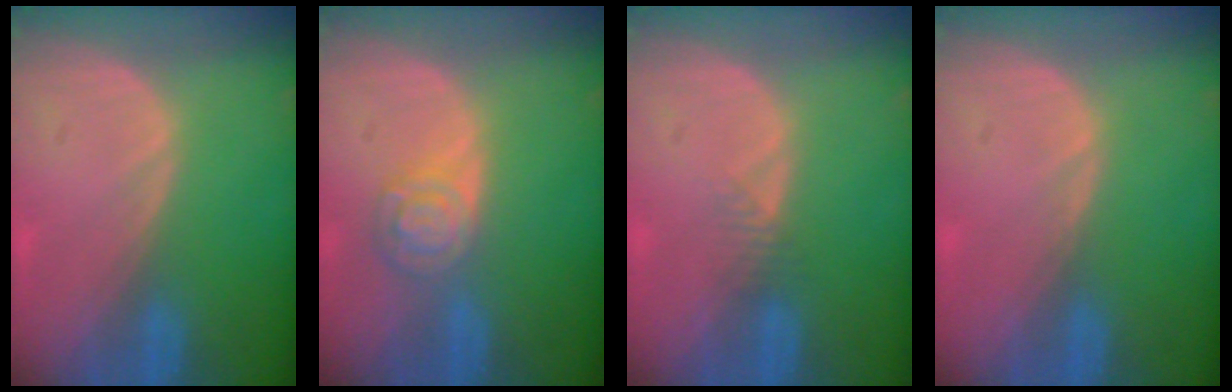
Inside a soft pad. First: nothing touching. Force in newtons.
{"total": 5.2, "press": 4.6, "slide": 2.5}
{"total": 1.6, "press": 1.4, "slide": 0.9}
{"total": 0.6, "press": 0.4, "slide": 0.4}